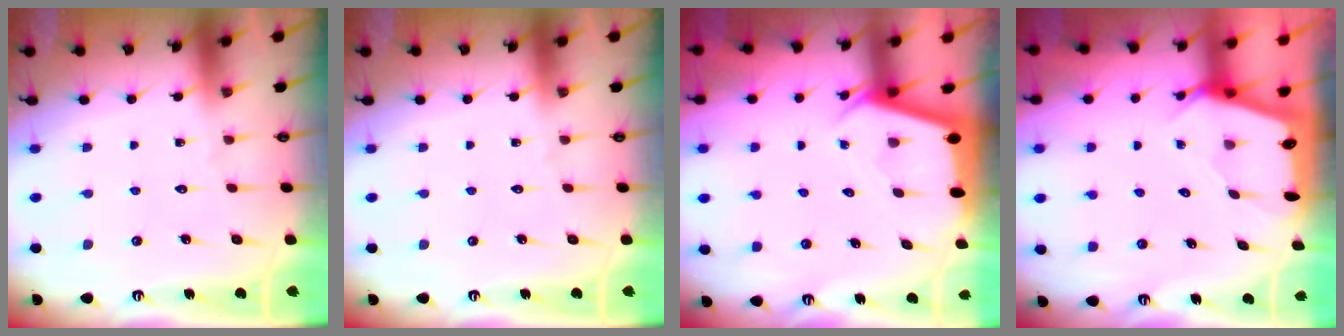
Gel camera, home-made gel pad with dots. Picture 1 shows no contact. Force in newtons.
{"total": 0.0}
{"total": 2.3, "press": 2.2, "slide": 0.3}
{"total": 2.3, "press": 2.3, "slide": 0.3}